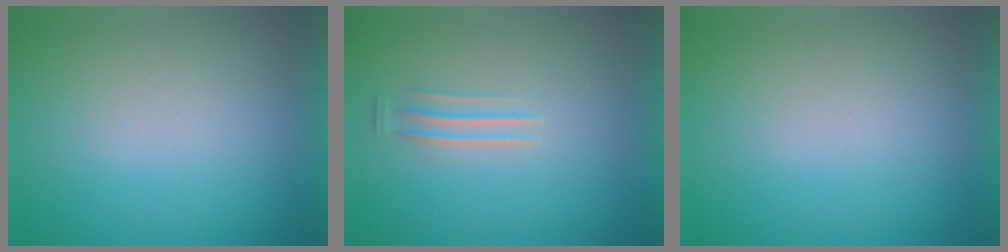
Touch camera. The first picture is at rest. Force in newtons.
{"total": 1.6}
{"total": 0.0}